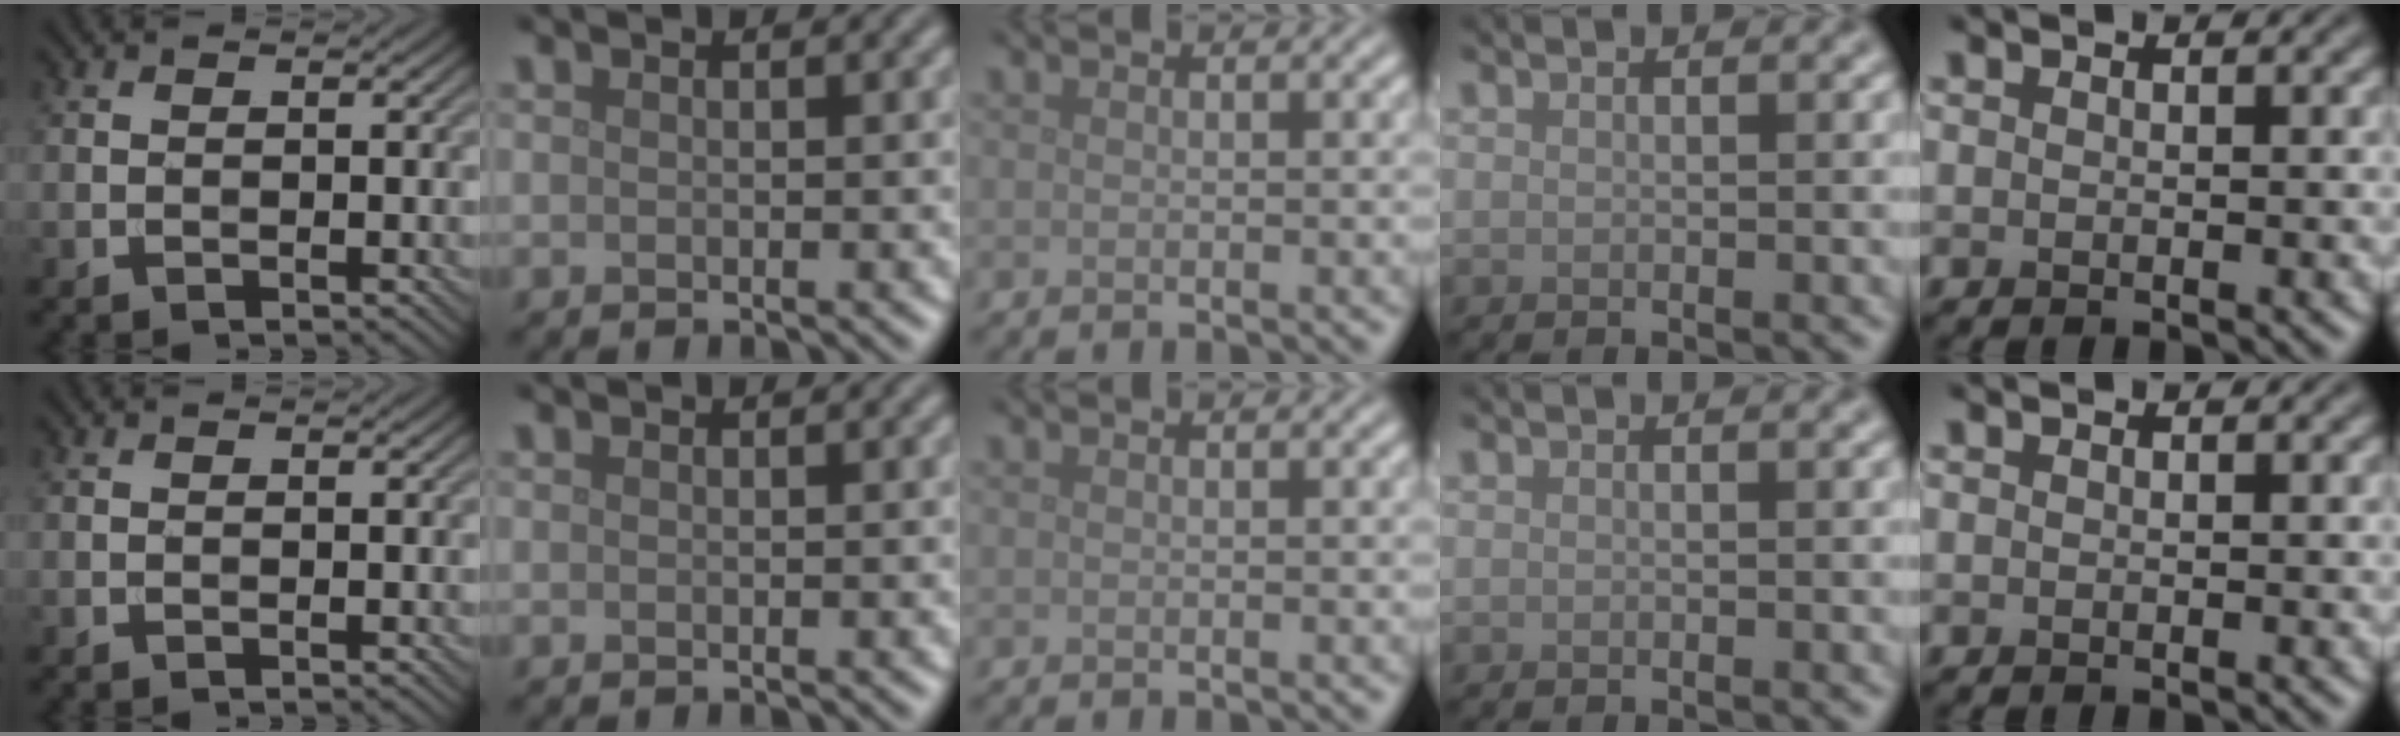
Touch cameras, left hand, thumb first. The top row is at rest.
{}